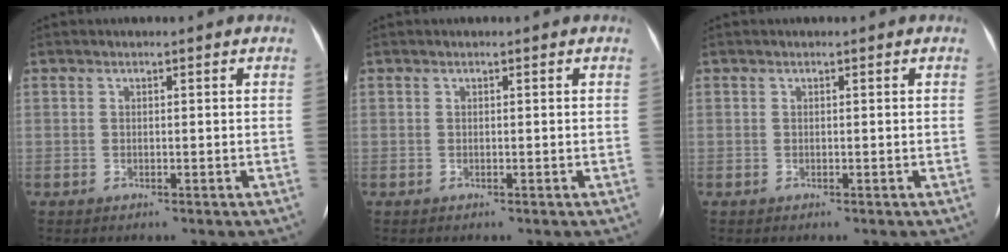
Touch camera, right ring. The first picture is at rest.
{"total": 0.0}
{"total": 0.0}